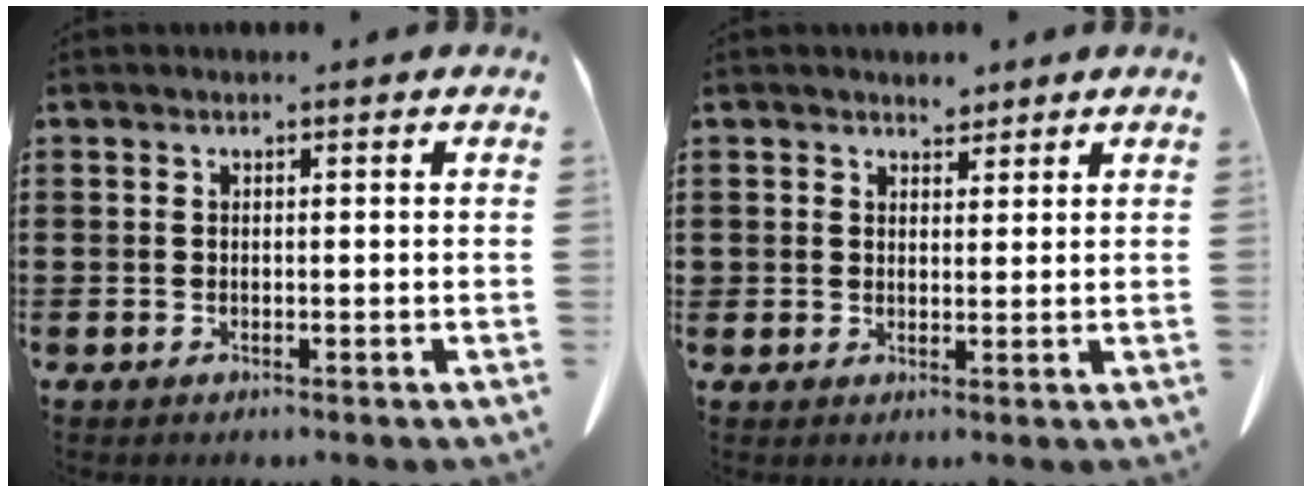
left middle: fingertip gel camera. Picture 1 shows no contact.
{"total": 2.5, "force": [2.1, 1.4, 0.1], "torque": [-0.003, 0.003, 0.039]}